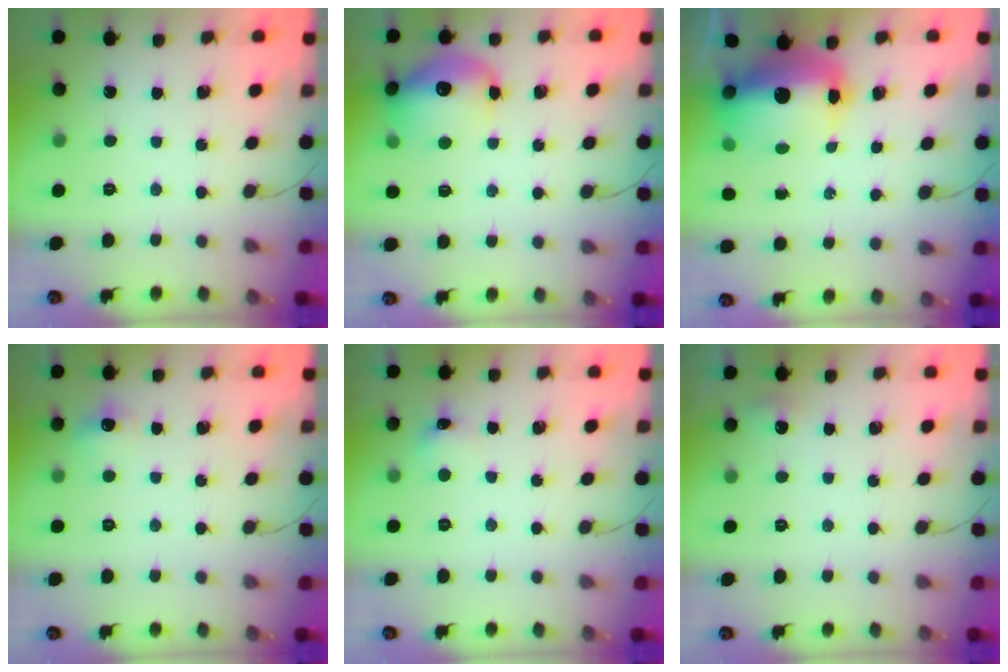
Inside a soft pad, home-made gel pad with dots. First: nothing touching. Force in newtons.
{"total": 14.4, "press": 14.2, "slide": 2.3}
{"total": 20.6, "press": 16.5, "slide": 12.3}
{"total": 5.4, "press": 5.3, "slide": 1.1}
{"total": 5.9, "press": 5.6, "slide": 1.7}
{"total": 3.9, "press": 3.8, "slide": 1.1}